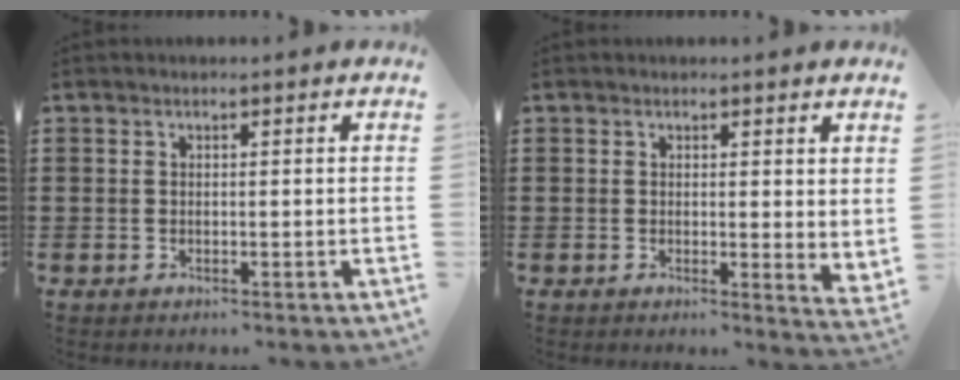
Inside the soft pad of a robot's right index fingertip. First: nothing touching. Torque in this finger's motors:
{"motor_torque": [-0.23, 0.46, 0.08, 0.01]}